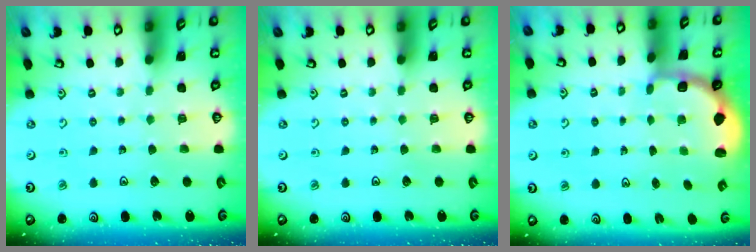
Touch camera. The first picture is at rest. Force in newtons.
{"total": 0.0}
{"total": 2.3, "press": 2.0, "slide": 1.0}